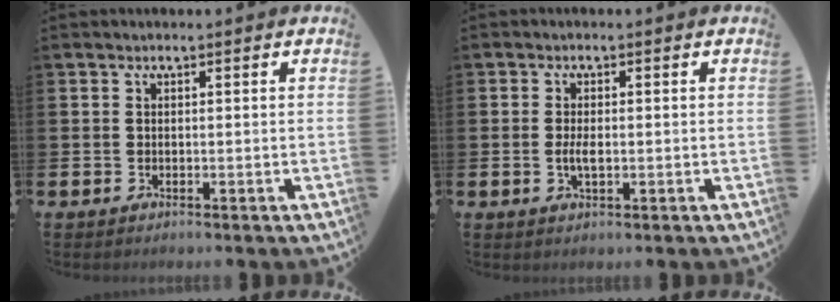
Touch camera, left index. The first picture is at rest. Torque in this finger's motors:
{"motor_torque": [0.50, -0.07, 0.04, 0.08]}